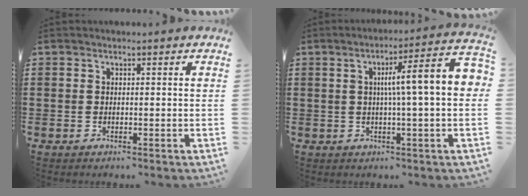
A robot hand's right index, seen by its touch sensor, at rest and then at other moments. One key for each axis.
{"total": 8.4, "fx": 0.8, "fy": 0.3, "fz": 8.4, "tx": -0.147, "ty": -0.006, "tz": 0.004}